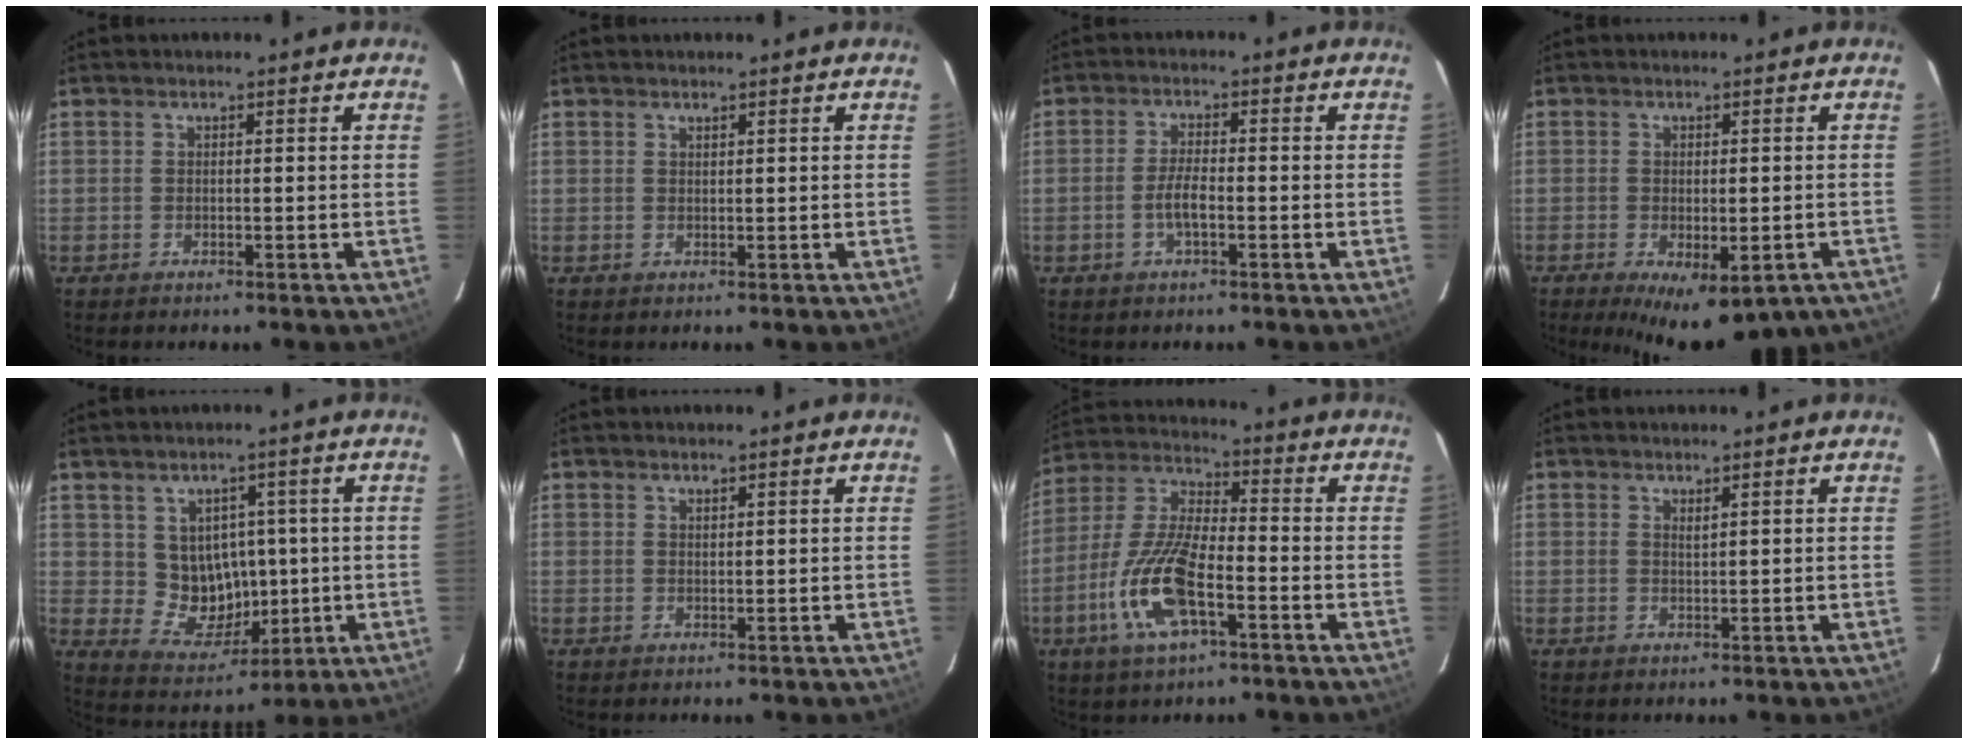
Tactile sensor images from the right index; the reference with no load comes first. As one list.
[{"total": 0.5, "force": [0.5, 0.0, 0.2], "torque": [-0.003, 0.000, 0.010]}, {"total": 3.7, "force": [-1.4, 0.9, 3.3], "torque": [-0.069, 0.001, -0.026]}, {"total": 13.2, "force": [-8.4, 5.2, 8.7], "torque": [-0.144, -0.029, -0.104]}, {"total": 8.7, "force": [0.7, 8.1, 3.2], "torque": [-0.064, 0.001, 0.031]}, {"total": 0.7, "force": [0.7, 0.1, 0.3], "torque": [-0.004, 0.000, 0.013]}, {"total": 14.6, "force": [-5.8, 5.1, 12.3], "torque": [-0.268, -0.007, -0.114]}, {"total": 1.0, "force": [0.7, 0.0, 0.6], "torque": [-0.011, 0.000, 0.013]}]